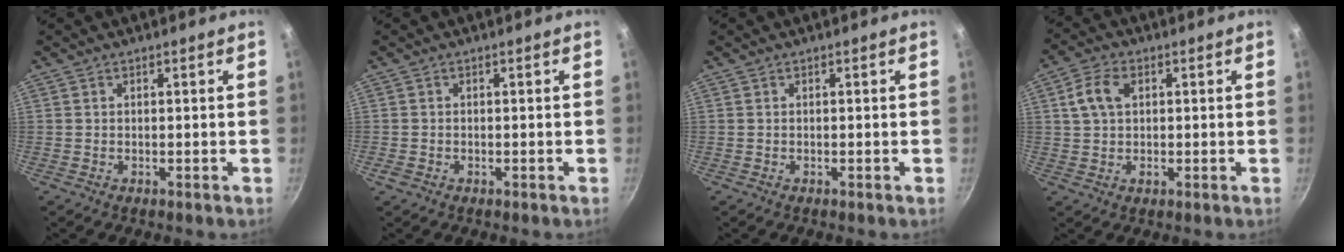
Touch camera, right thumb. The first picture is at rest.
{"total": 1.0, "force": [-0.4, 0.8, 0.4], "torque": [-0.006, 0.001, -0.008]}
{"total": 0.0}
{"total": 6.5, "force": [1.8, 4.4, 4.4], "torque": [-0.080, 0.005, 0.033]}